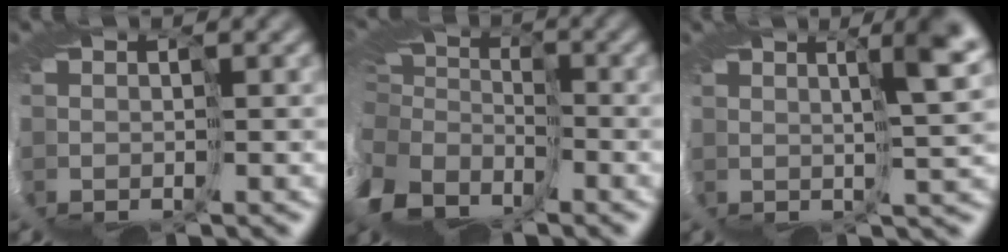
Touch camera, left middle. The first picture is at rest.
{"total": 9.6, "force": [-4.0, 6.9, 5.4], "torque": [-0.184, -0.028, -0.060]}
{"total": 5.8, "force": [2.6, 1.0, 5.1], "torque": [-0.062, 0.014, 0.033]}